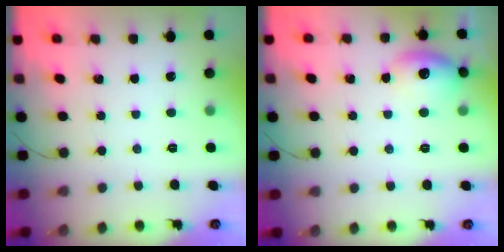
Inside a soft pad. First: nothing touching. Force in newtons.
{"total": 10.0, "press": 9.9, "slide": 1.3}